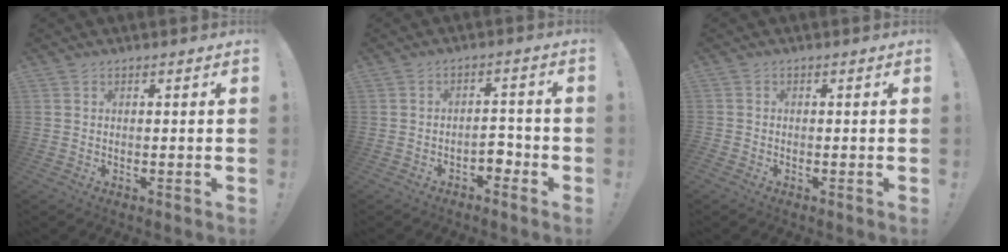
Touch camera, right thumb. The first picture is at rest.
{"total": 4.4, "force": [-2.5, 2.5, 2.7], "torque": [-0.041, 0.013, -0.043]}
{"total": 1.1, "force": [-0.9, 0.7, 0.1], "torque": [0.001, 0.003, -0.016]}